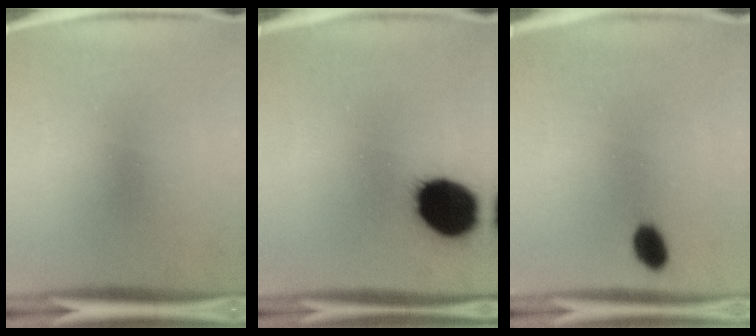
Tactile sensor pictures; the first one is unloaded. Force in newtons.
{"total": 18.3}
{"total": 4.4}